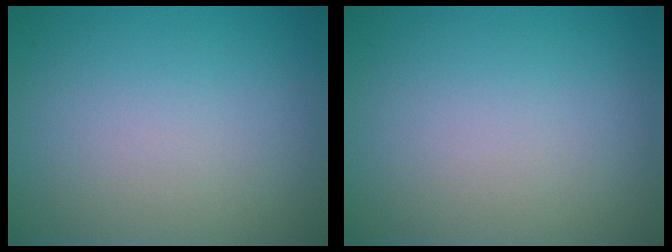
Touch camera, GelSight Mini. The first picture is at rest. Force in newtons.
{"total": 0.0}